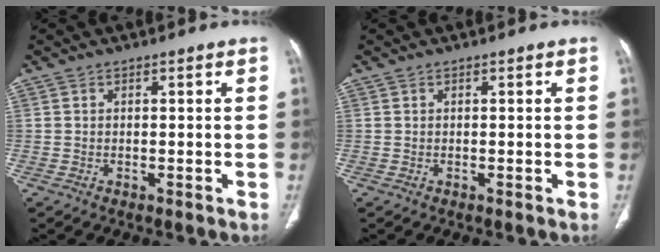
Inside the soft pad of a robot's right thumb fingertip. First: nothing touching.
{"total": 0.0}